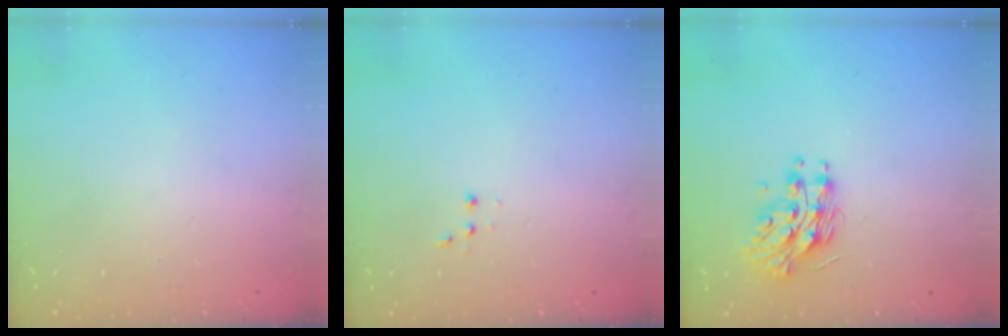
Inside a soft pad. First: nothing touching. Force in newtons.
{"total": 2.8, "press": 2.7, "slide": 0.7}
{"total": 11.6, "press": 11.6, "slide": 0.0}